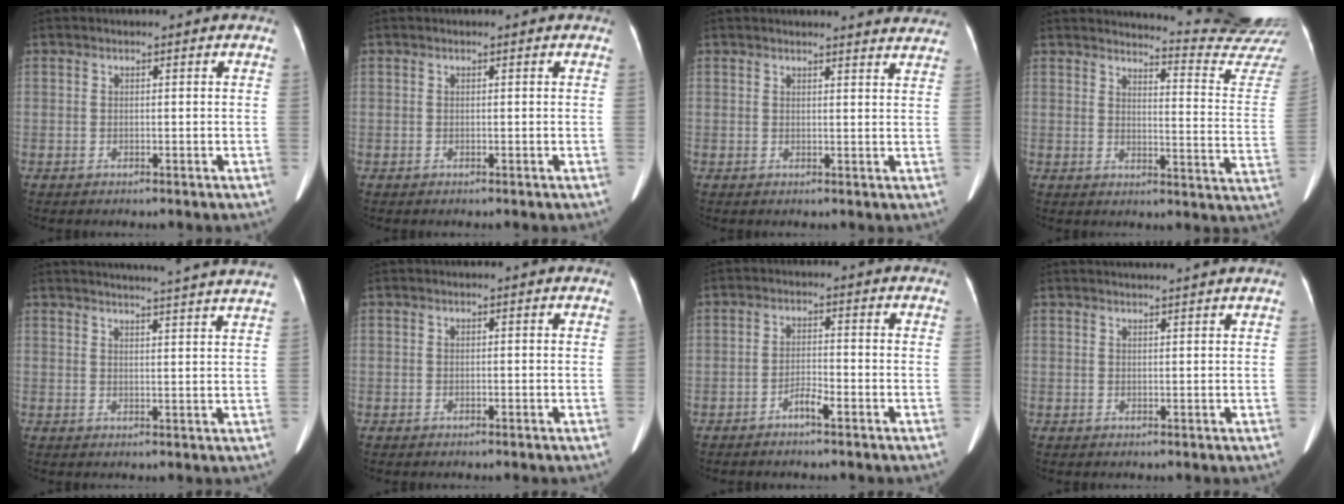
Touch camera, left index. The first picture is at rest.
{"total": 0.0}
{"total": 8.8, "force": [8.6, 0.8, 1.6], "torque": [-0.001, -0.014, 0.072]}
{"total": 18.1, "force": [17.8, -1.5, 3.2], "torque": [-0.038, -0.158, 0.185]}
{"total": 18.2, "force": [17.1, -1.1, 6.2], "torque": [-0.095, -0.038, 0.200]}
{"total": 0.0}
{"total": 2.4, "force": [-1.7, 0.2, 1.7], "torque": [-0.032, 0.000, -0.034]}
{"total": 5.6, "force": [5.2, -0.8, 2.0], "torque": [-0.022, 0.017, 0.056]}